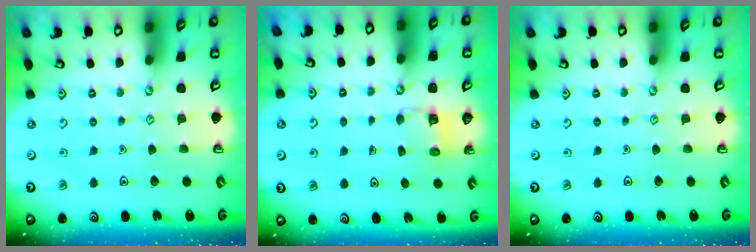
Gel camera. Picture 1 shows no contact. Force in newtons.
{"total": 3.2, "press": 3.2, "slide": 0.2}
{"total": 0.0}